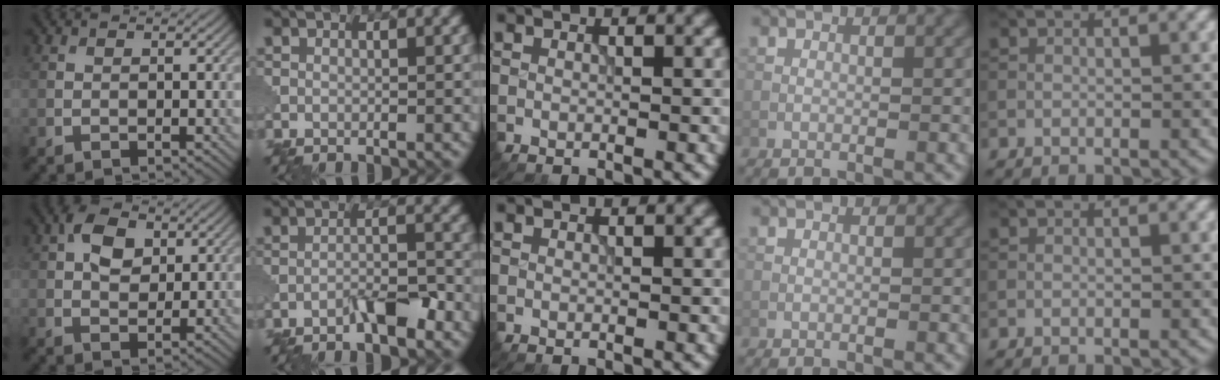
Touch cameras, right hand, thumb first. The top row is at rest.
{"thumb": {"total": 5.0, "force": [1.7, 3.2, 3.5], "torque": [-0.065, 0.007, 0.023]}, "index": {"total": 3.3, "force": [-2.3, 0.6, 2.3], "torque": [-0.041, 0.010, -0.044]}}